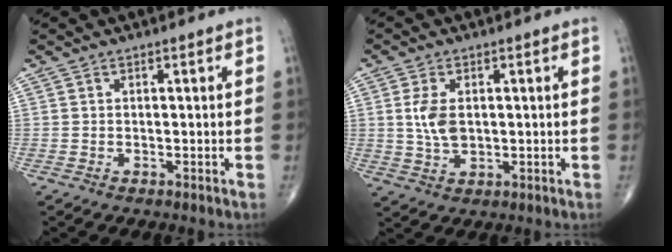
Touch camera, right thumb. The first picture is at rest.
{"total": 5.7, "force": [0.7, 3.3, 4.5], "torque": [-0.089, -0.005, 0.016]}